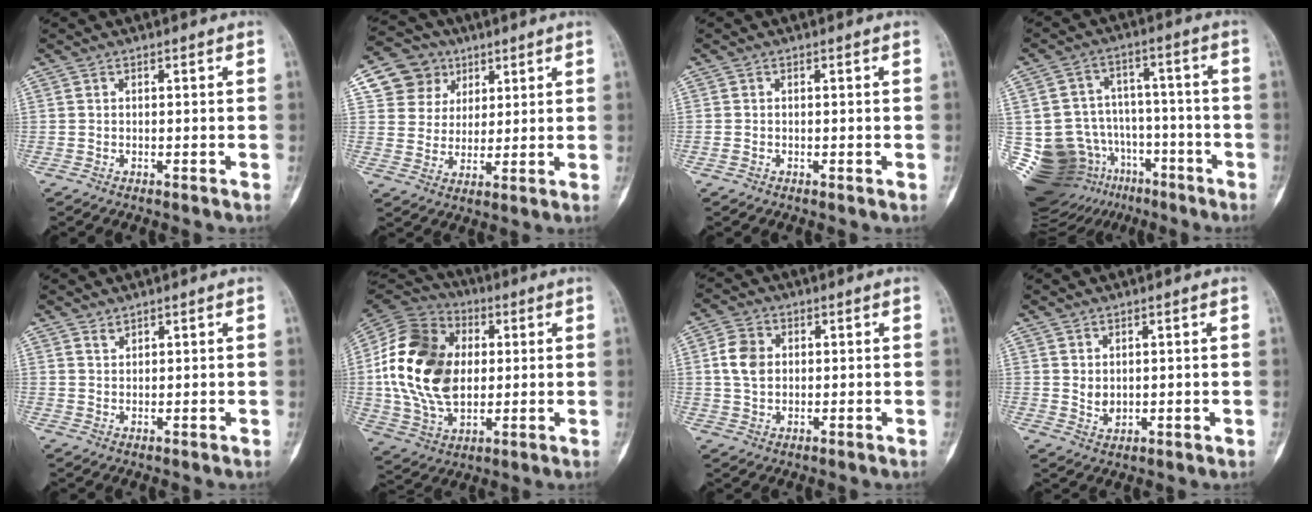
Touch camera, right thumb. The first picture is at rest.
{"total": 9.9, "force": [4.6, 8.6, 1.9], "torque": [0.003, -0.013, 0.084]}
{"total": 0.5, "force": [-0.2, 0.5, 0.1], "torque": [-0.004, 0.001, -0.004]}
{"total": 20.9, "force": [-11.9, 14.4, 9.4], "torque": [-0.174, 0.085, -0.180]}
{"total": 2.5, "force": [1.9, 1.5, 0.4], "torque": [0.008, -0.014, 0.033]}
{"total": 23.1, "force": [2.1, 15.8, 16.6], "torque": [-0.312, 0.000, 0.042]}
{"total": 6.2, "force": [1.0, 4.6, 4.0], "torque": [-0.069, 0.001, 0.017]}
{"total": 2.4, "force": [0.8, 1.7, 1.5], "torque": [-0.018, -0.009, 0.022]}